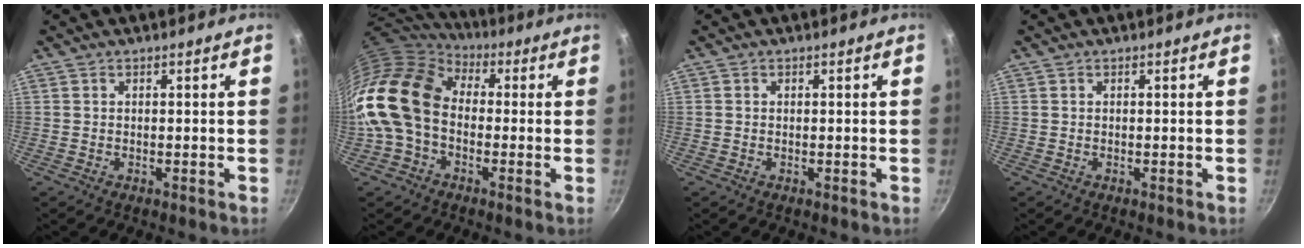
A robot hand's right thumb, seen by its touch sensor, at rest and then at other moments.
{"total": 17.4, "force": [-0.3, 12.4, 12.1], "torque": [-0.219, 0.036, -0.023]}
{"total": 0.0}
{"total": 0.0}